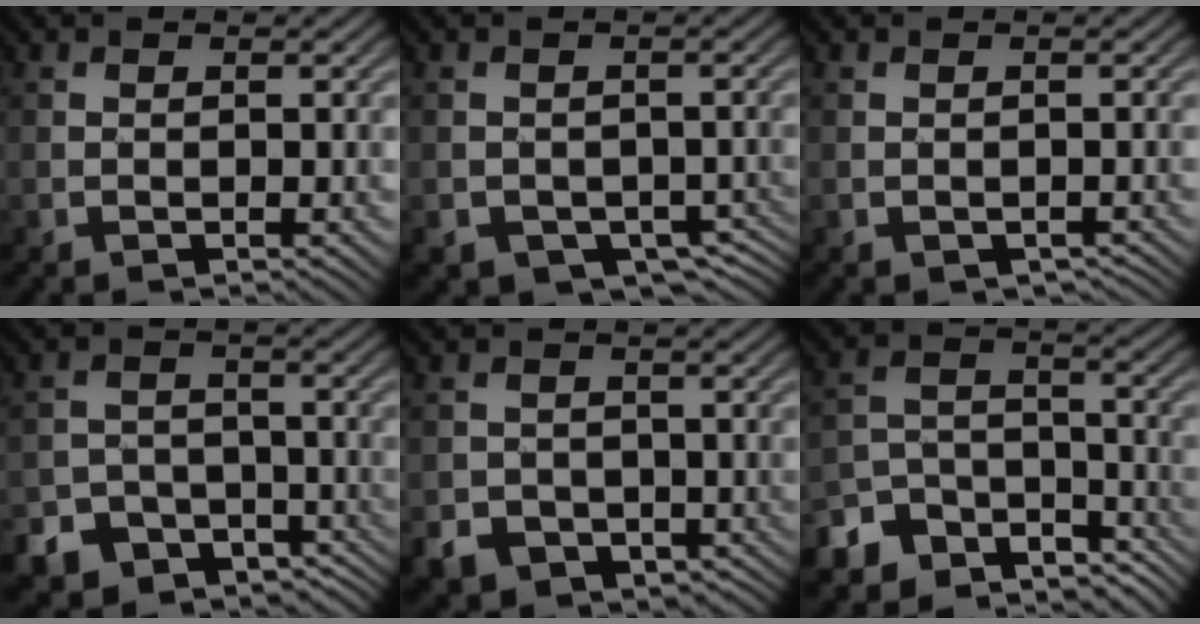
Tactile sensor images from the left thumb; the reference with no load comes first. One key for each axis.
{"total": 5.3, "fx": -2.9, "fy": 4.0, "fz": 2.1, "tx": -0.028, "ty": -0.012, "tz": -0.032}
{"total": 1.0, "fx": -0.6, "fy": 0.8, "fz": 0.3, "tx": -0.008, "ty": -0.010, "tz": -0.010}
{"total": 9.9, "fx": -6.6, "fy": 7.0, "fz": 2.3, "tx": -0.053, "ty": -0.019, "tz": -0.107}
{"total": 6.5, "fx": -3.4, "fy": 5.2, "fz": 1.9, "tx": -0.038, "ty": -0.018, "tz": -0.062}
{"total": 9.4, "fx": -7.2, "fy": 5.2, "fz": 3.3, "tx": -0.076, "ty": -0.009, "tz": -0.127}